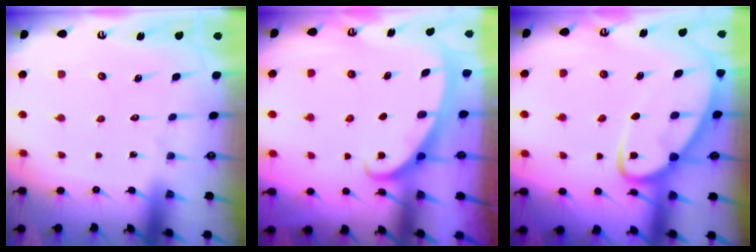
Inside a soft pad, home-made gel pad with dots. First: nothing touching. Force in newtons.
{"total": 2.6, "press": 2.6, "slide": 0.4}
{"total": 9.1, "press": 9.1, "slide": 0.9}